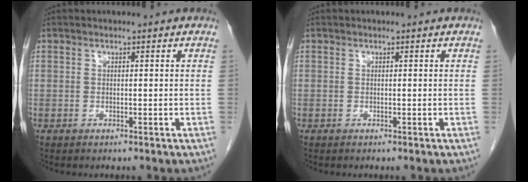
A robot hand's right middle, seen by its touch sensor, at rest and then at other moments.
{"total": 0.0}